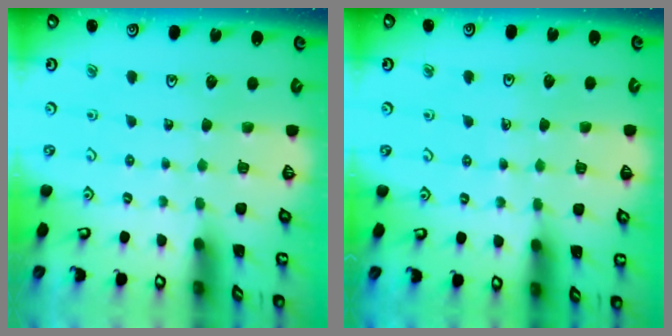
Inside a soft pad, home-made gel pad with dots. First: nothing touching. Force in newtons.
{"total": 3.5, "press": 3.5, "slide": 0.4}